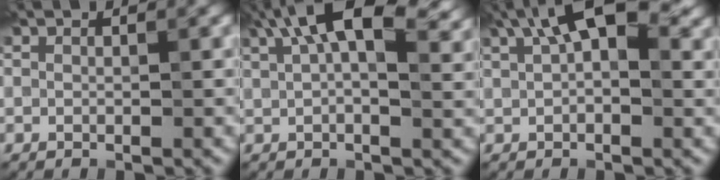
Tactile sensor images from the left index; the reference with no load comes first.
{"total": 11.0, "force": [5.4, 4.9, 8.3], "torque": [-0.128, 0.024, 0.076]}
{"total": 8.8, "force": [3.8, 4.1, 6.7], "torque": [-0.102, 0.021, 0.052]}